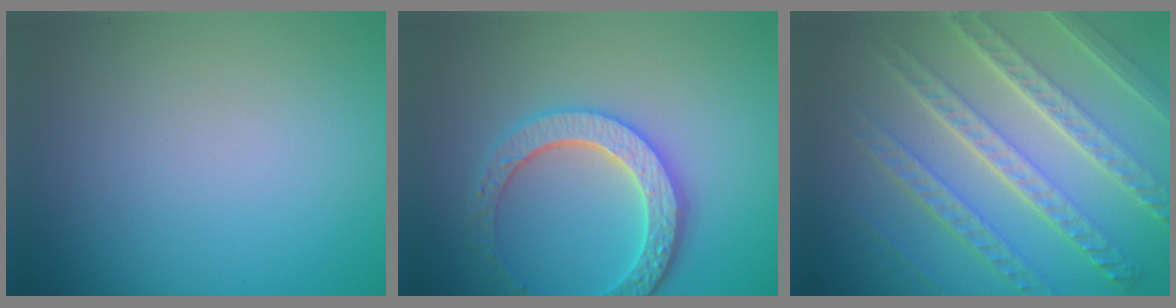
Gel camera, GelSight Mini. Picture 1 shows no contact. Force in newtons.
{"total": 4.6, "press": 4.2, "slide": 1.9}
{"total": 8.6, "press": 6.2, "slide": 6.0}